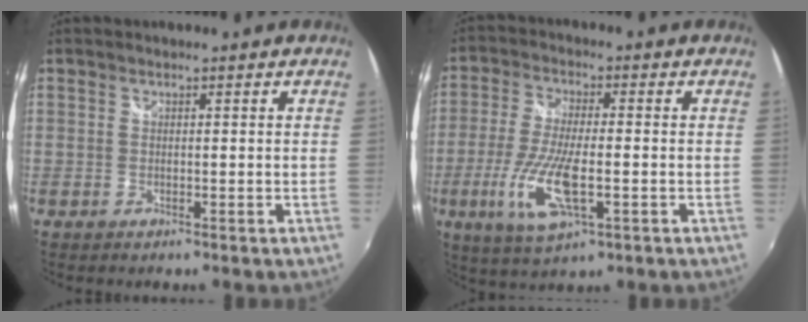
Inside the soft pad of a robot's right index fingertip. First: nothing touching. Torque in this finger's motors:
{"motor_torque": [0.98, -0.42, 0.67, 0.12]}